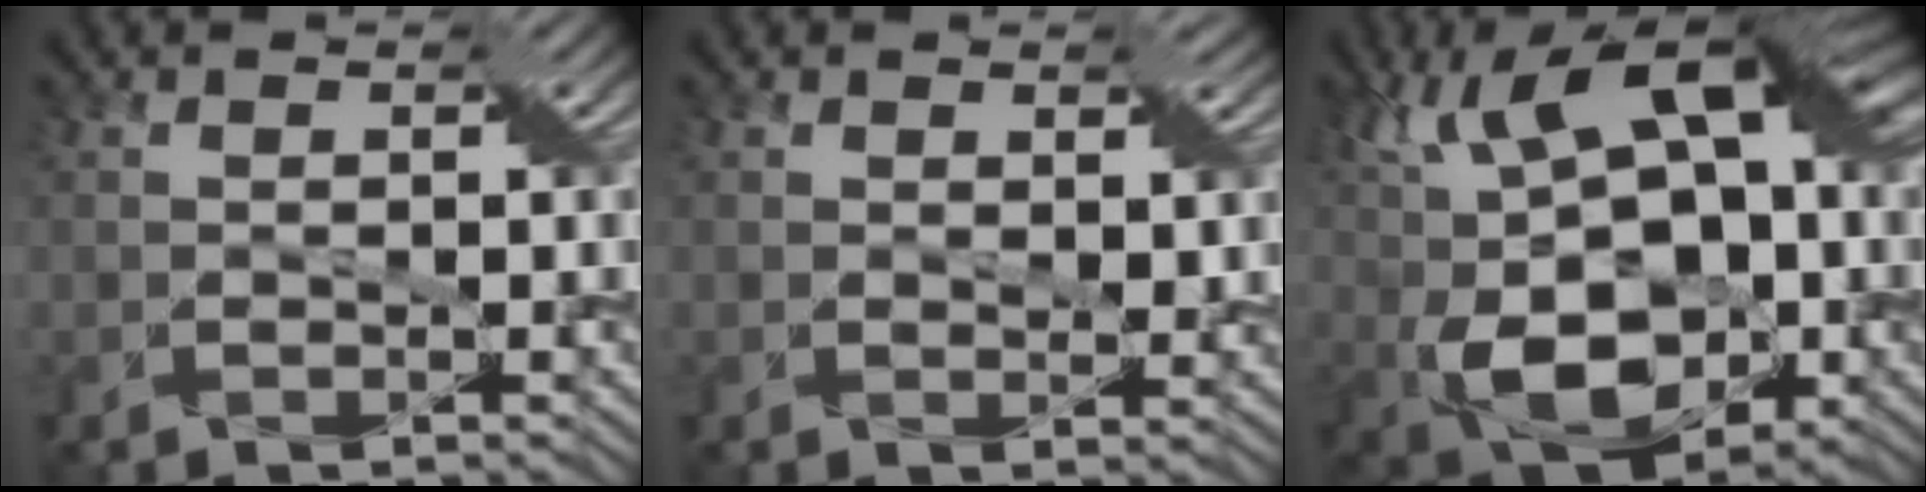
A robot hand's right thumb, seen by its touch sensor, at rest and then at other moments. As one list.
[{"total": 2.1, "force": [1.3, 1.1, 1.2], "torque": [-0.021, -0.005, 0.025]}, {"total": 18.8, "force": [2.4, 11.0, 15.0], "torque": [-0.264, 0.015, 0.033]}]